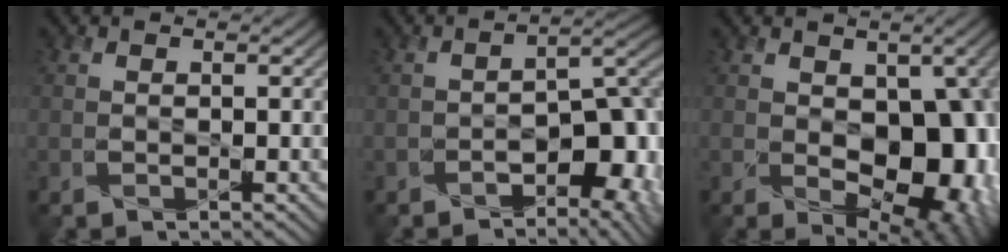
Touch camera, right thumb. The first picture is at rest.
{"total": 10.1, "force": [-4.3, 5.2, 7.5], "torque": [-0.079, -0.013, -0.064]}
{"total": 11.4, "force": [-1.1, 7.1, 8.8], "torque": [-0.122, -0.023, -0.003]}